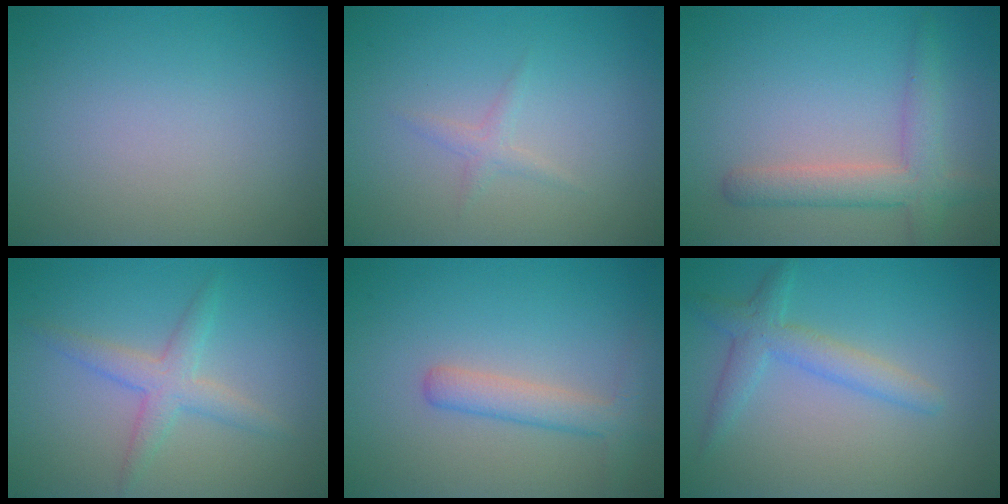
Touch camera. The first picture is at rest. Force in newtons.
{"total": 1.0, "press": 1.0, "slide": 0.1}
{"total": 3.7, "press": 3.7, "slide": 0.2}
{"total": 2.7, "press": 2.7, "slide": 0.1}
{"total": 2.3, "press": 2.3, "slide": 0.1}
{"total": 2.7, "press": 2.7, "slide": 0.1}